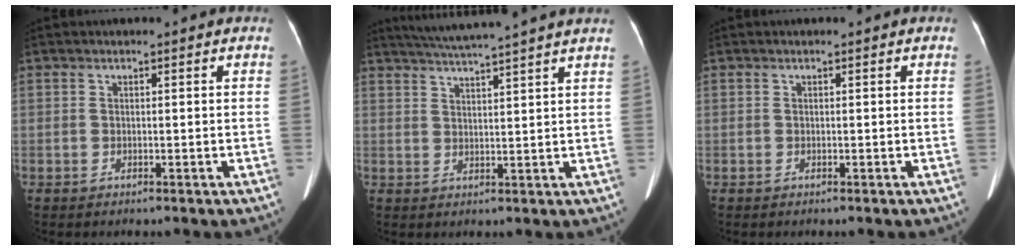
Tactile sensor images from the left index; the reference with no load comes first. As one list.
[{"total": 11.8, "force": [10.4, -1.5, 5.4], "torque": [-0.097, 0.013, 0.141]}, {"total": 0.0}]